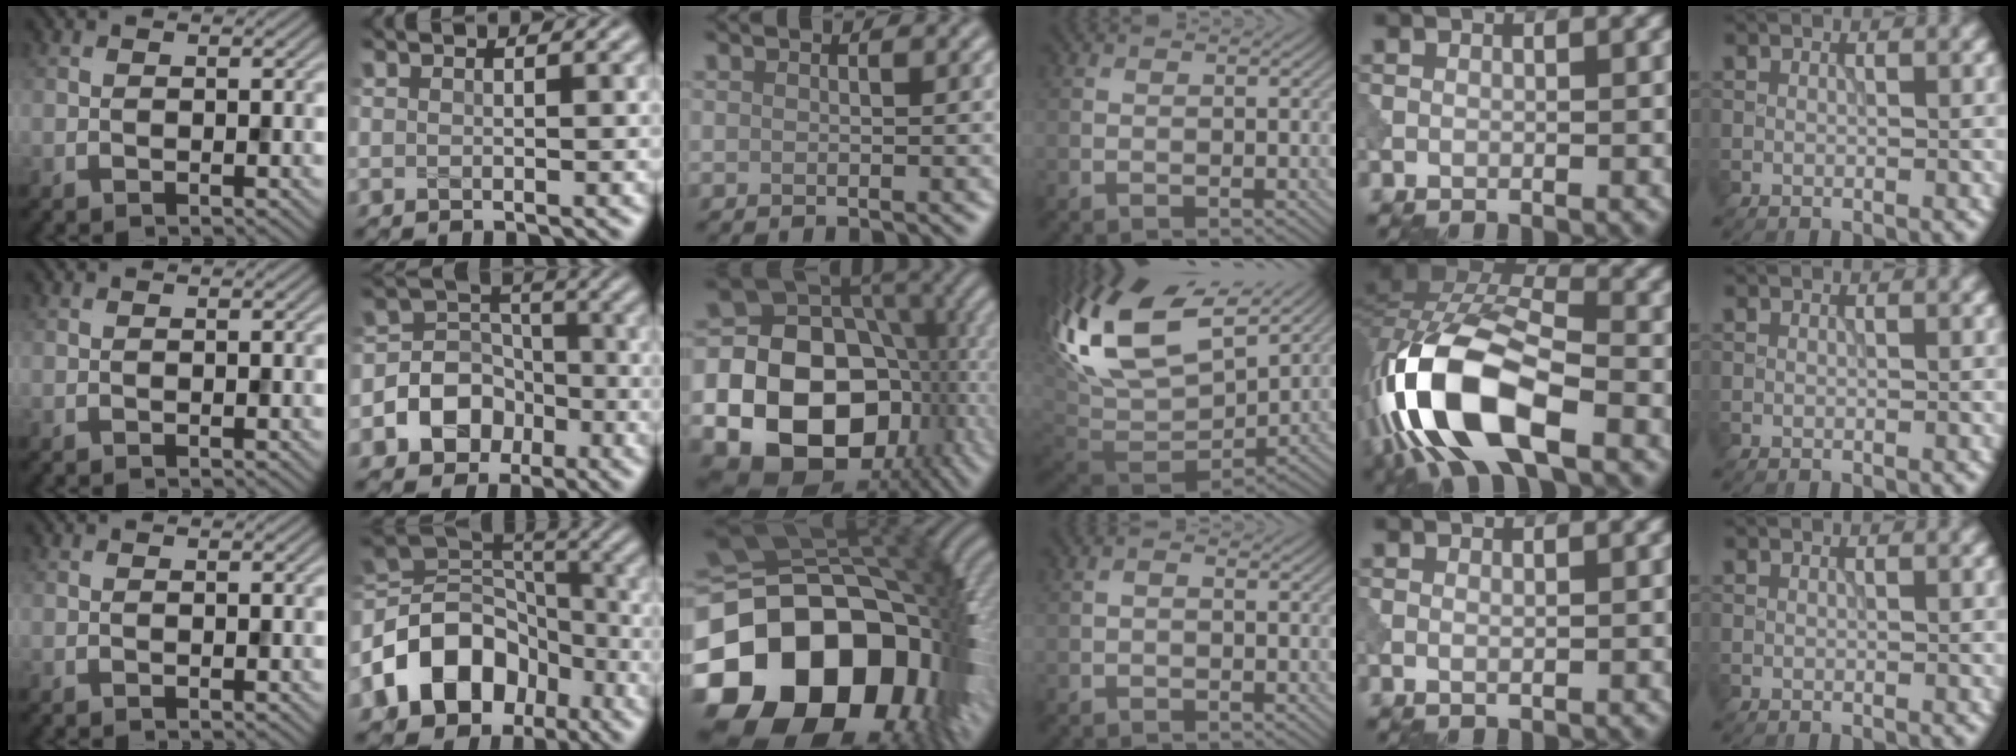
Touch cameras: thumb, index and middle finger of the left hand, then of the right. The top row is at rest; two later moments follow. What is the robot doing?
{"motion": "insert", "object": "peg toy"}